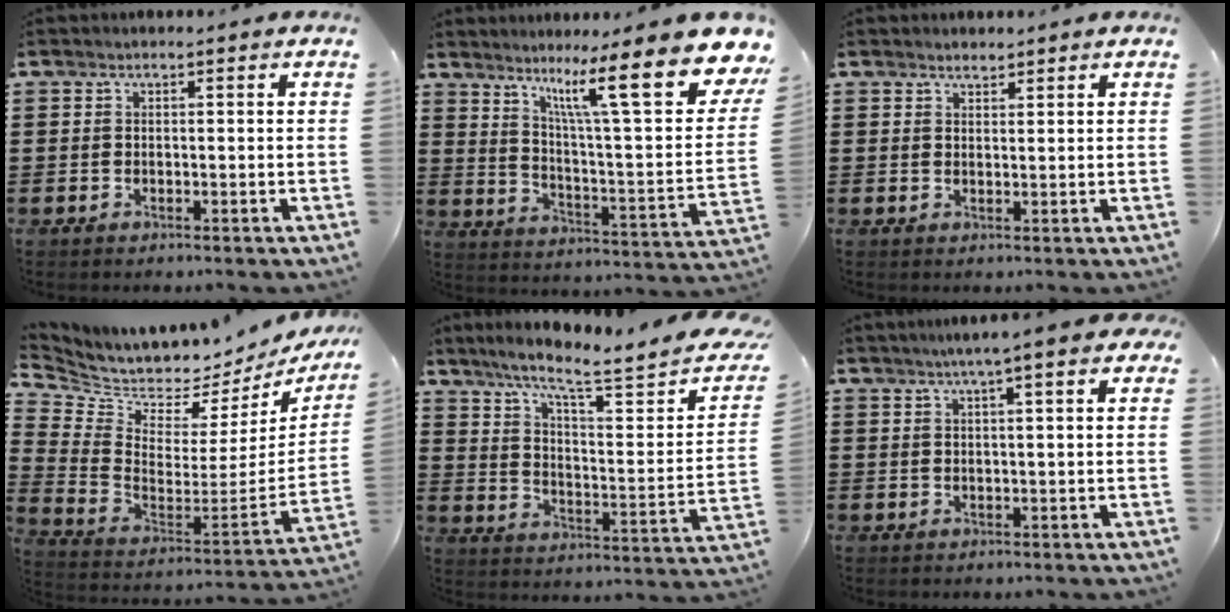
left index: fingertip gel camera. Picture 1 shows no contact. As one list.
[{"total": 16.5, "force": [10.6, 2.2, 12.5], "torque": [-0.223, -0.060, 0.164]}, {"total": 1.2, "force": [1.1, 0.3, 0.0], "torque": [-0.001, 0.003, 0.022]}, {"total": 4.0, "force": [3.6, 1.6, 0.7], "torque": [-0.045, -0.057, 0.056]}, {"total": 7.2, "force": [5.4, 0.6, 4.6], "torque": [-0.105, -0.036, 0.081]}, {"total": 3.7, "force": [1.8, 0.0, 3.2], "torque": [-0.065, 0.004, 0.029]}]